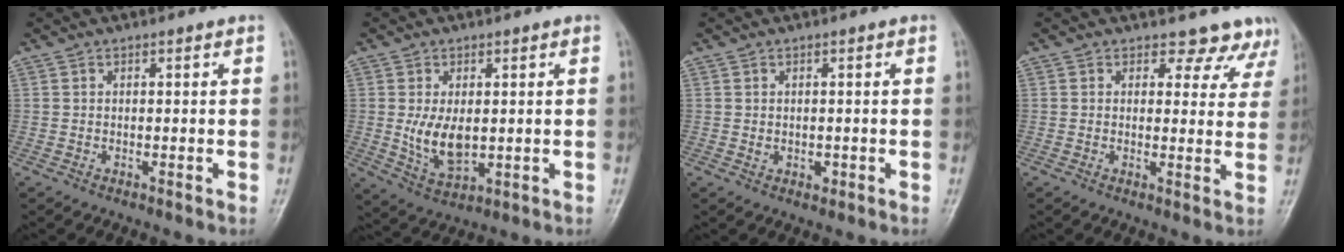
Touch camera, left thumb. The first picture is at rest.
{"total": 7.3, "force": [0.2, 4.2, 6.0], "torque": [-0.101, -0.014, 0.016]}
{"total": 1.6, "force": [-0.3, 1.2, 0.9], "torque": [-0.008, 0.004, -0.001]}
{"total": 6.6, "force": [5.6, 3.5, 0.3], "torque": [0.041, -0.028, 0.041]}